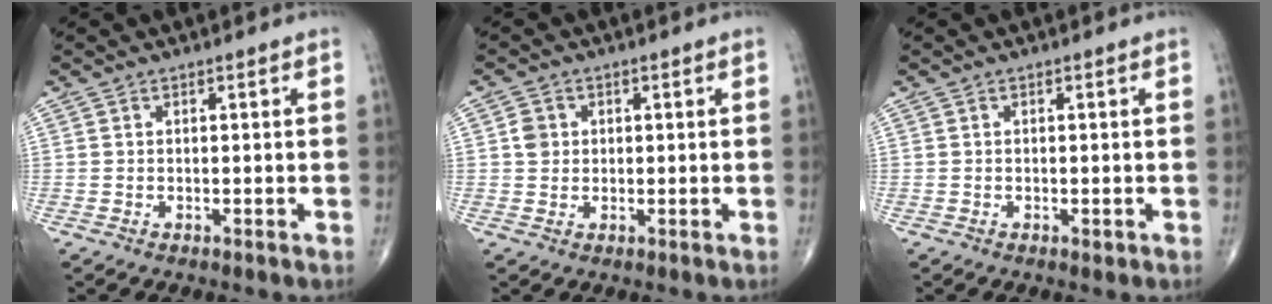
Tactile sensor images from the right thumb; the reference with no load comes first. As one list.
[{"total": 2.8, "force": [0.4, 2.5, 1.2], "torque": [-0.007, 0.002, 0.005]}, {"total": 0.7, "force": [-0.4, 0.3, 0.5], "torque": [-0.007, -0.003, -0.006]}]